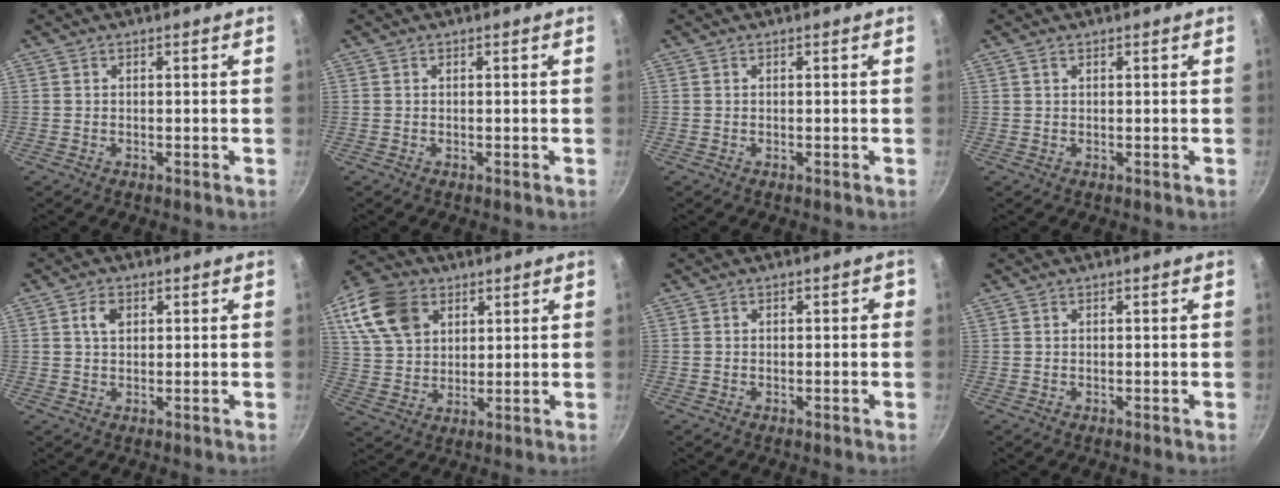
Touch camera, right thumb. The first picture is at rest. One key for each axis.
{"total": 0.0}
{"total": 0.0}
{"total": 0.8, "fx": 0.5, "fy": 0.4, "fz": 0.4, "tx": -0.008, "ty": 0.001, "tz": 0.010}
{"total": 3.1, "fx": 1.0, "fy": 2.0, "fz": 2.2, "tx": -0.032, "ty": 0.000, "tz": 0.017}
{"total": 13.5, "fx": 5.9, "fy": 9.6, "fz": 7.5, "tx": -0.126, "ty": -0.005, "tz": 0.112}
{"total": 0.6, "fx": -0.1, "fy": 0.5, "fz": 0.1, "tx": 0.005, "ty": 0.004, "tz": -0.003}
{"total": 0.0}